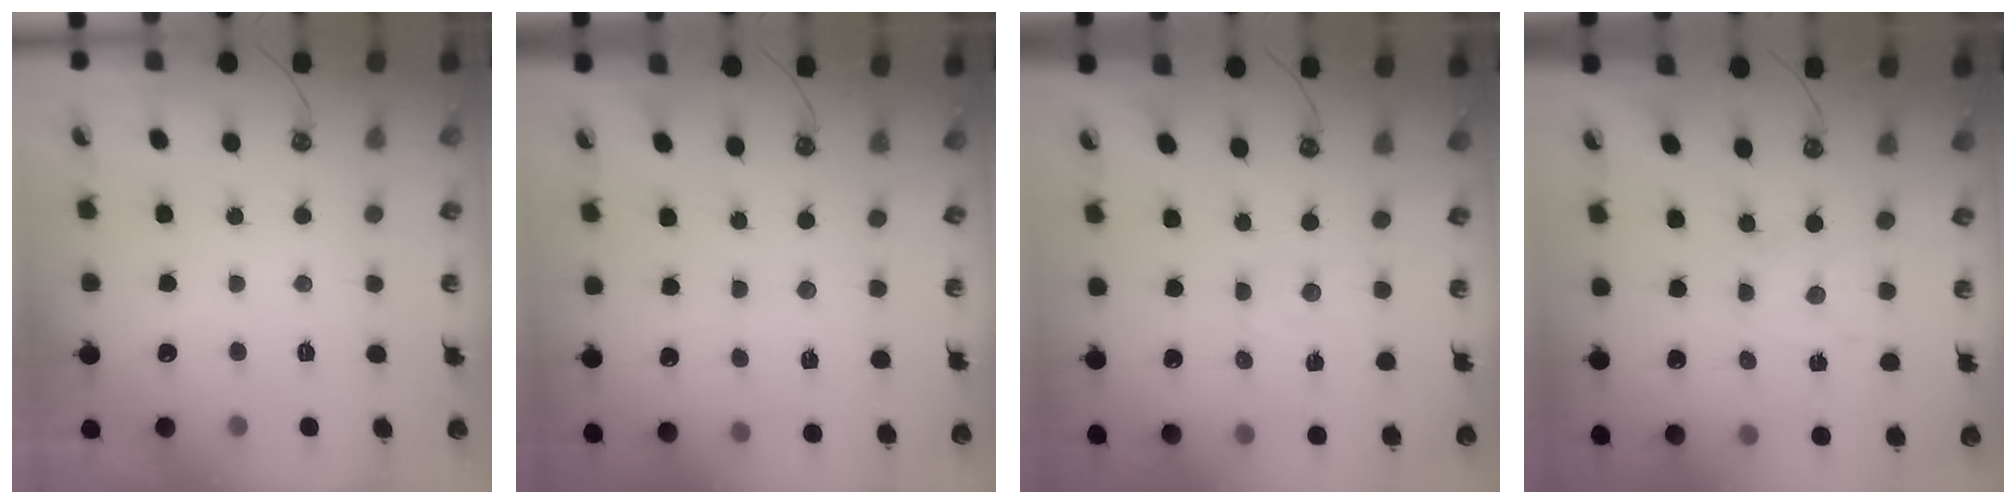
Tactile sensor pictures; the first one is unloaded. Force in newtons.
{"total": 2.8, "press": 2.7, "slide": 0.5}
{"total": 3.8, "press": 3.8, "slide": 0.4}
{"total": 1.8, "press": 1.8, "slide": 0.2}